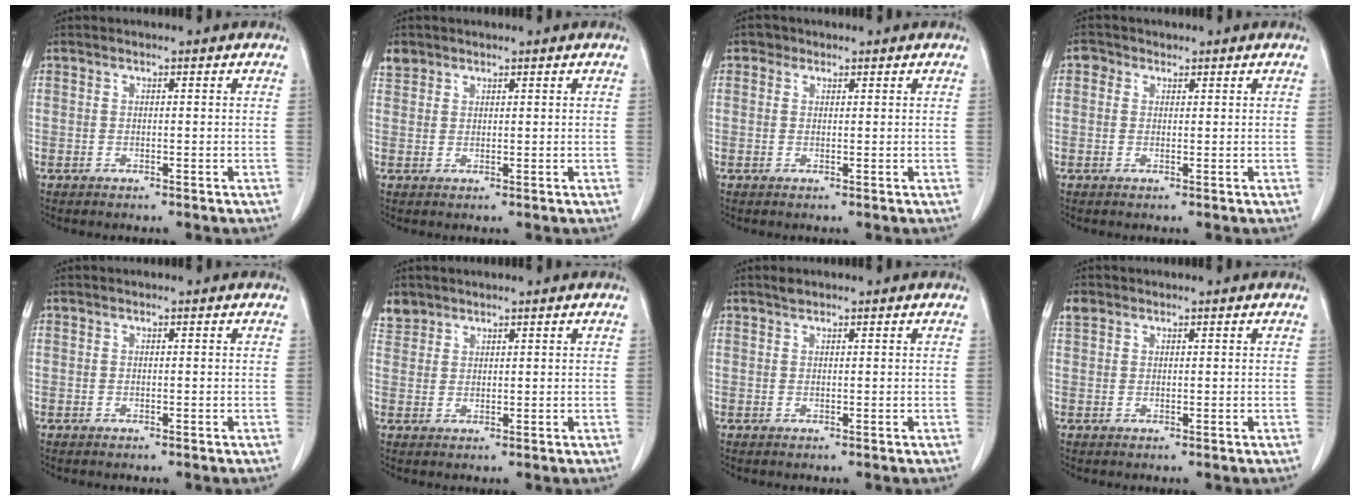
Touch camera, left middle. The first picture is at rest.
{"total": 1.9, "force": [1.5, 1.2, 0.0], "torque": [0.003, 0.010, 0.027]}
{"total": 1.3, "force": [0.8, 1.0, 0.2], "torque": [0.004, 0.000, 0.008]}
{"total": 1.8, "force": [0.9, 1.5, 0.4], "torque": [-0.002, 0.007, 0.010]}
{"total": 0.0}
{"total": 2.7, "force": [2.2, 1.4, -0.1], "torque": [0.006, 0.009, 0.044]}
{"total": 0.8, "force": [0.7, 0.2, 0.2], "torque": [-0.010, 0.003, 0.015]}
{"total": 1.6, "force": [1.1, 1.0, 0.3], "torque": [-0.009, 0.013, 0.022]}